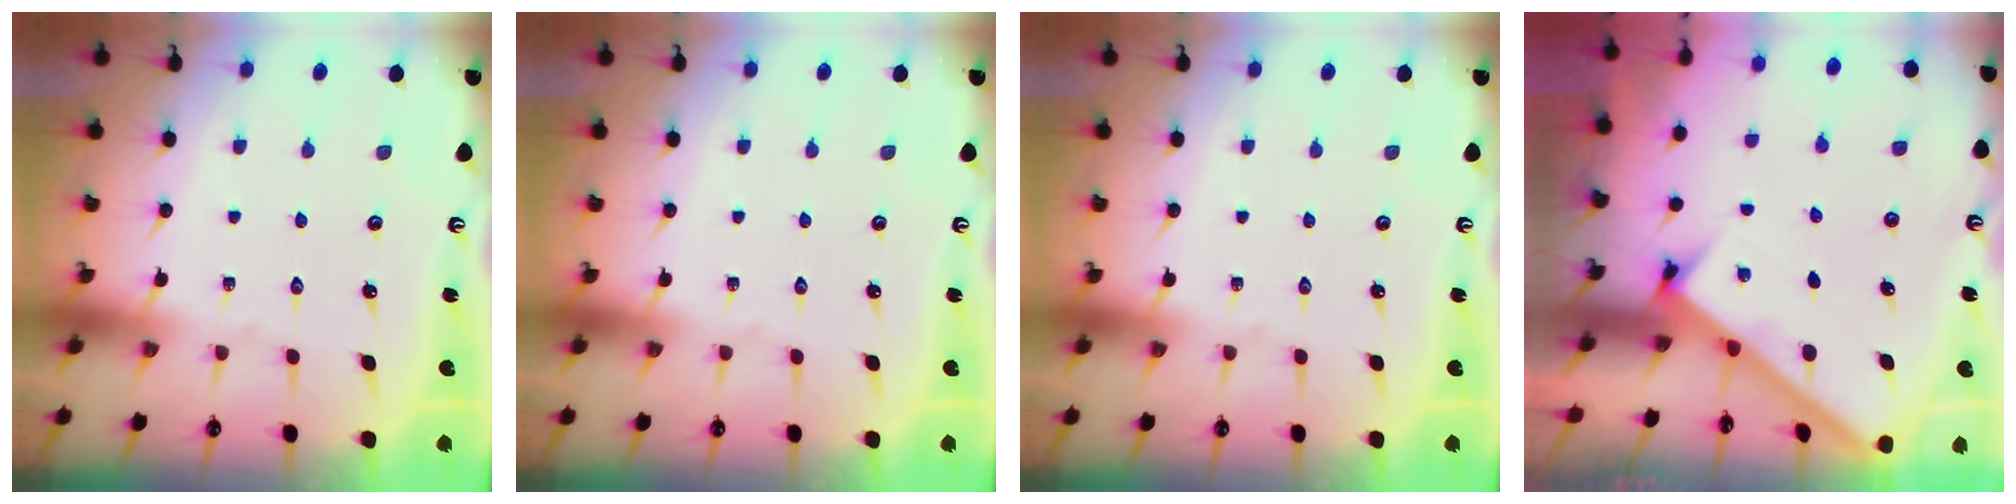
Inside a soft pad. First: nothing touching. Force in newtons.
{"total": 0.0}
{"total": 0.0}
{"total": 2.5, "press": 2.5, "slide": 0.3}